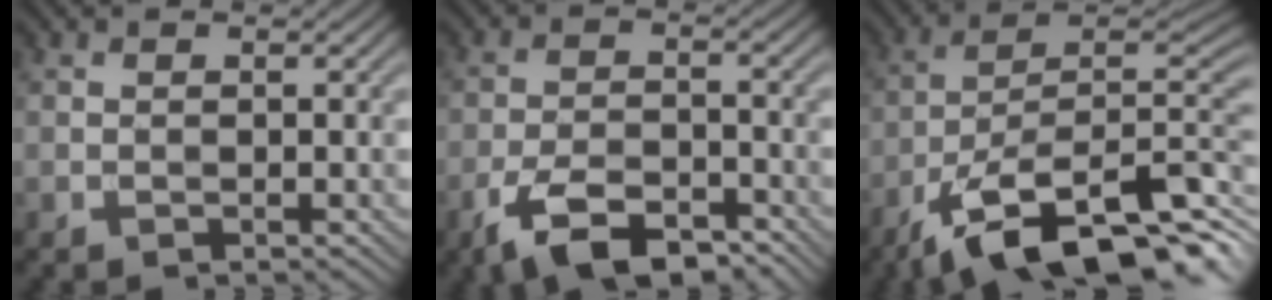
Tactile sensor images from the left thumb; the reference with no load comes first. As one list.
[{"total": 8.7, "force": [-5.9, 3.5, 5.4], "torque": [-0.095, -0.002, -0.112]}, {"total": 17.9, "force": [-10.7, 7.0, 12.5], "torque": [-0.195, -0.022, -0.184]}]